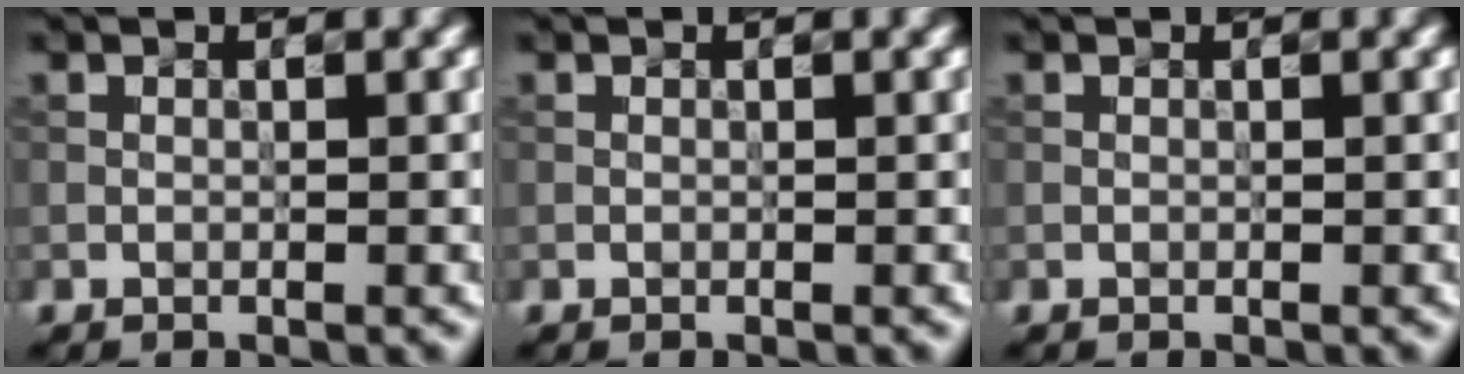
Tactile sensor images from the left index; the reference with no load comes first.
{"total": 0.0}
{"total": 0.0}